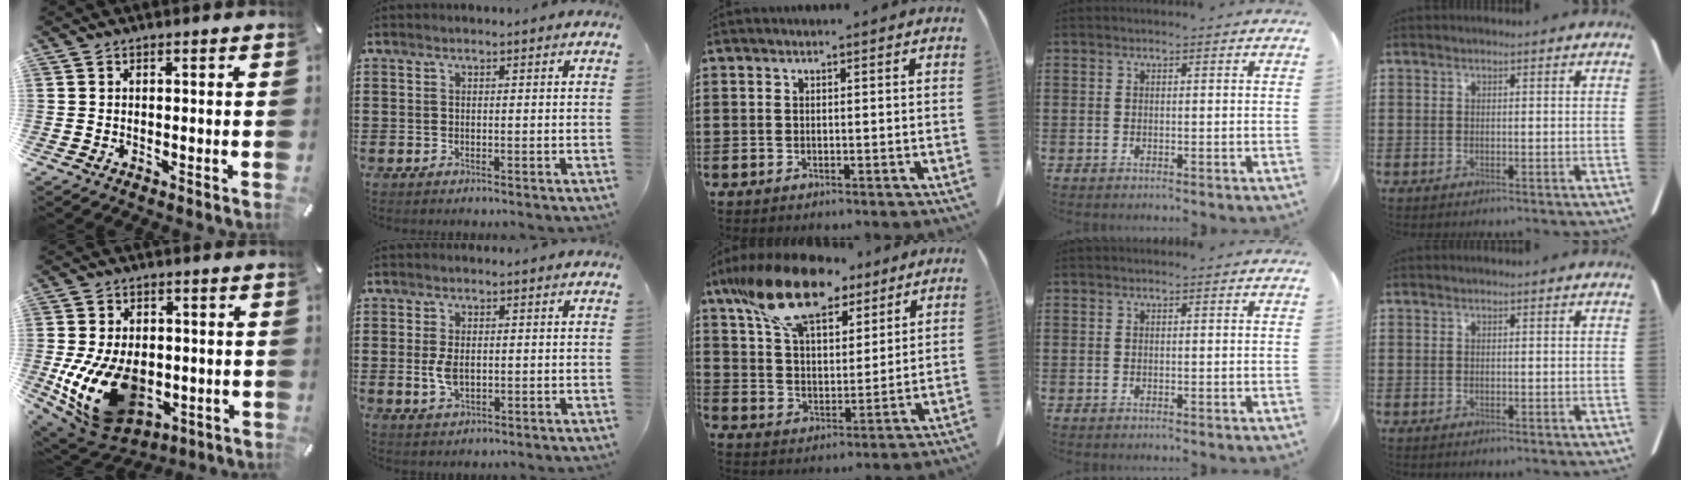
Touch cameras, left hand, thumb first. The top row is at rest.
{"thumb": {"total": 18.7, "force": [-3.7, 12.7, 13.3], "torque": [-0.270, 0.002, -0.051]}, "index": {"total": 3.8, "force": [0.0, 2.1, 3.2], "torque": [-0.084, -0.004, -0.007]}, "middle": {"total": 14.8, "force": [10.4, 6.1, 8.6], "torque": [-0.181, -0.019, 0.191]}}